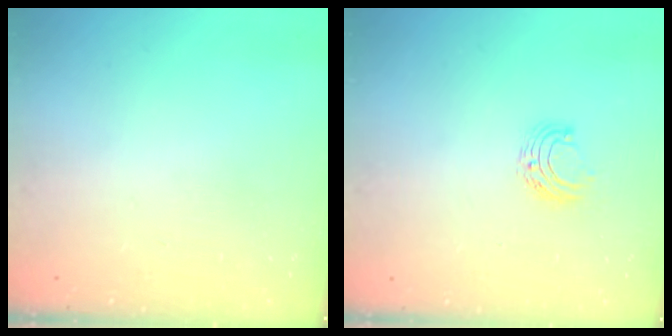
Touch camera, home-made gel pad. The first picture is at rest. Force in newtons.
{"total": 6.4, "press": 6.3, "slide": 0.7}